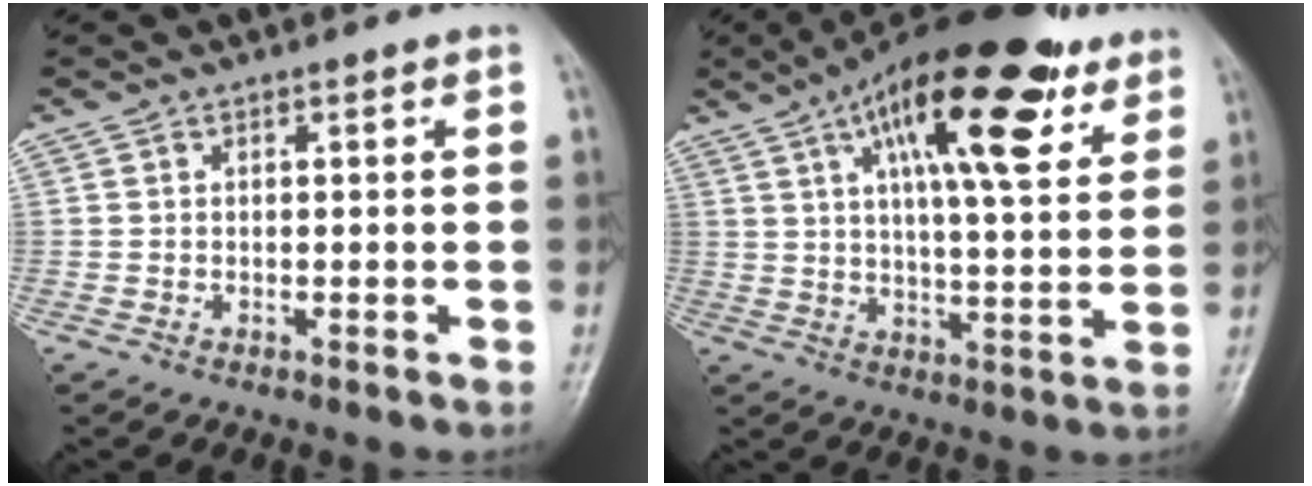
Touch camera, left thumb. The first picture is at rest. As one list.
[{"total": 22.1, "force": [10.9, 7.7, 17.6], "torque": [-0.252, -0.015, 0.166]}]